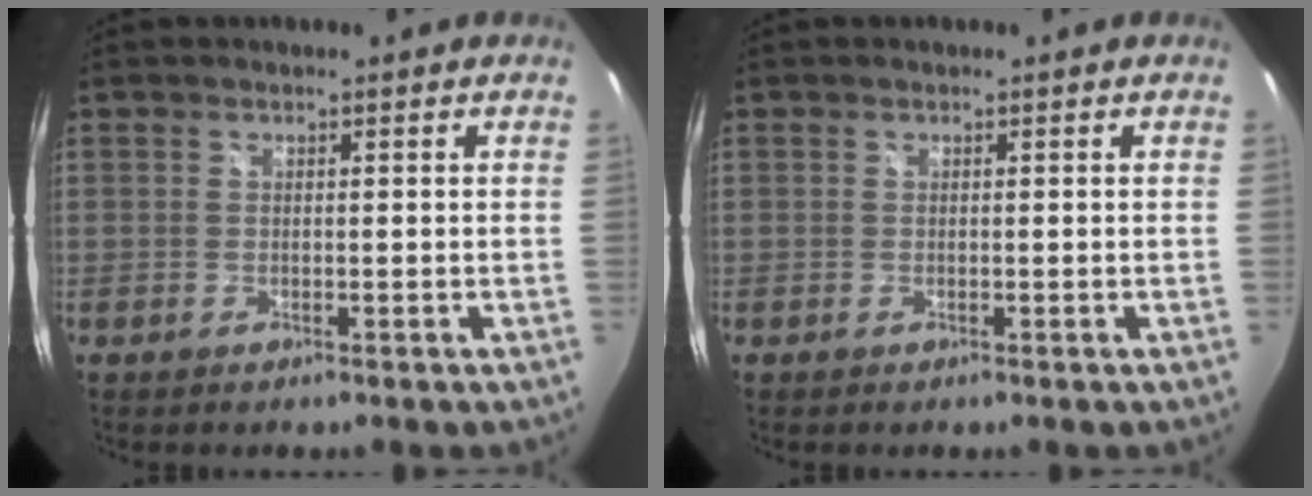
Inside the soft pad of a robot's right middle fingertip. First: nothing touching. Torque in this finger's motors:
{"motor_torque": [-0.02, -0.20, 0.01, 0.01]}